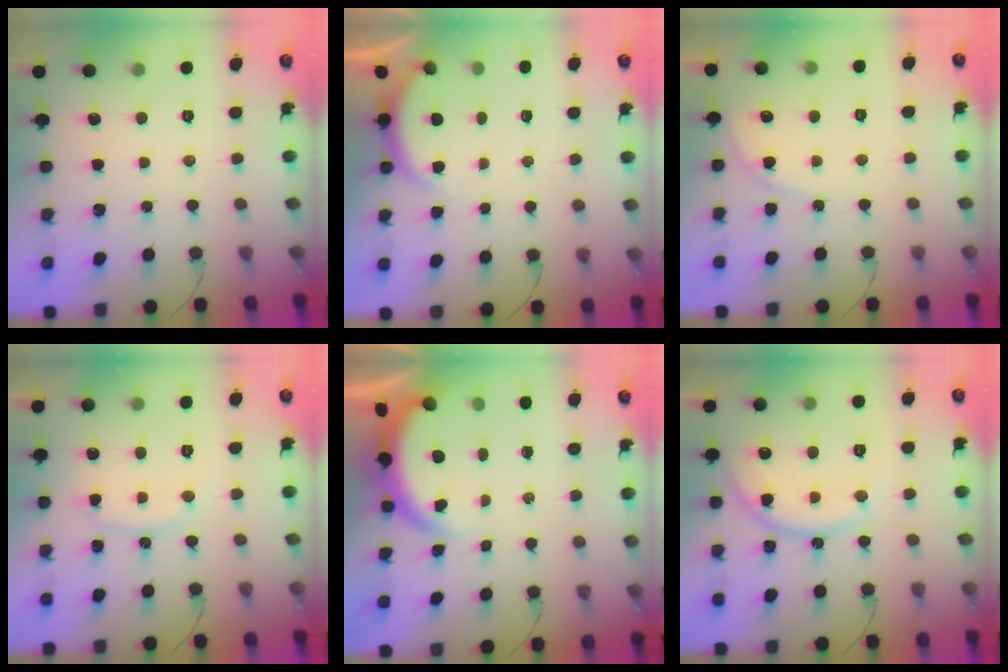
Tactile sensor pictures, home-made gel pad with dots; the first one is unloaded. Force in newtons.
{"total": 1.6, "press": 1.5, "slide": 0.6}
{"total": 5.4, "press": 5.4, "slide": 0.4}
{"total": 8.3, "press": 8.3, "slide": 0.5}
{"total": 4.0, "press": 4.0, "slide": 0.2}
{"total": 13.2, "press": 13.1, "slide": 1.2}